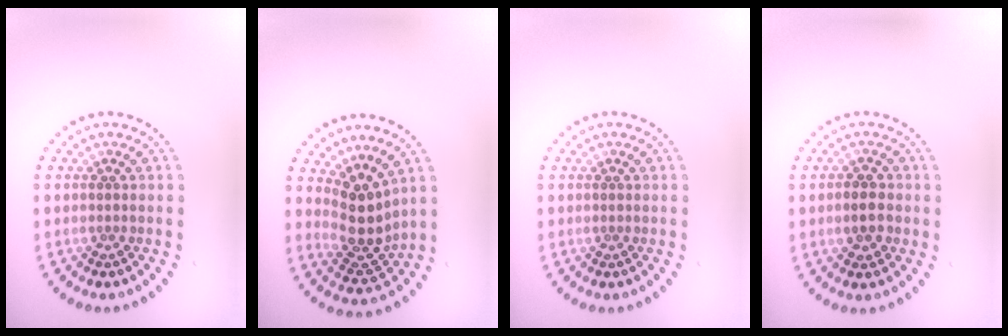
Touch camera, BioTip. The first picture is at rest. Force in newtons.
{"total": 3.8, "press": 2.9, "slide": 2.5}
{"total": 0.0}
{"total": 2.3, "press": 2.2, "slide": 0.4}